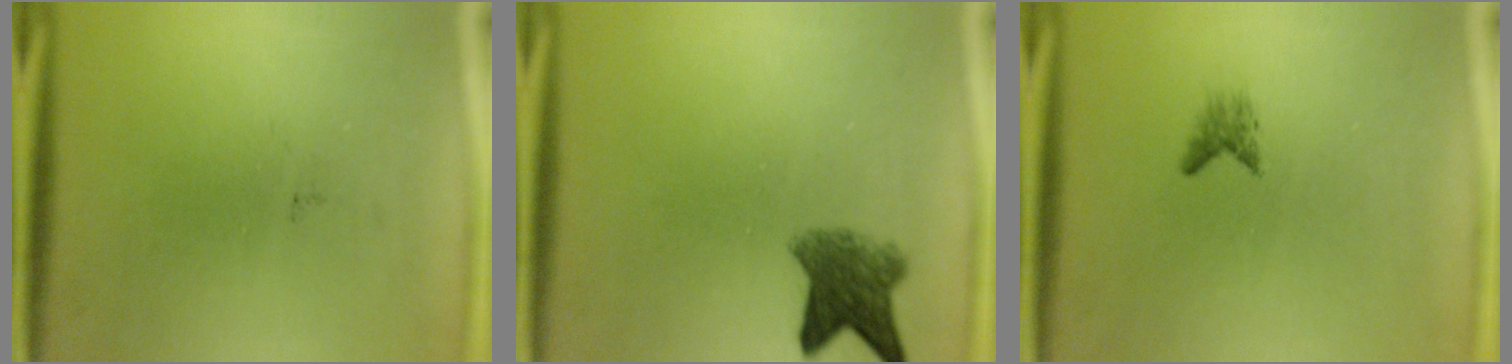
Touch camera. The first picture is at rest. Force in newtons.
{"total": 5.3}
{"total": 1.1}